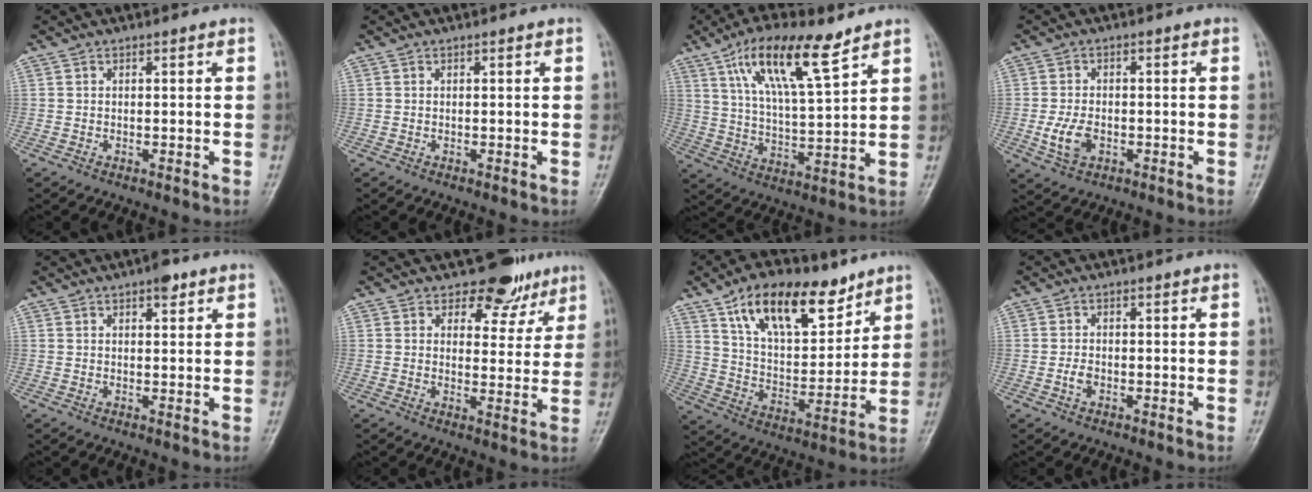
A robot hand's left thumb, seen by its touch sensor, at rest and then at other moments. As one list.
[{"total": 0.0}, {"total": 14.6, "force": [8.6, 3.9, 11.1], "torque": [-0.186, -0.031, 0.159]}, {"total": 4.7, "force": [-1.5, 3.1, 3.3], "torque": [-0.070, 0.002, -0.026]}, {"total": 2.7, "force": [1.8, 1.1, 1.7], "torque": [-0.017, -0.006, 0.020]}, {"total": 7.8, "force": [5.9, 4.7, 1.7], "torque": [0.014, -0.039, 0.070]}, {"total": 18.2, "force": [11.2, 8.7, 11.4], "torque": [-0.145, -0.052, 0.198]}, {"total": 1.5, "force": [-0.8, 1.0, 0.8], "torque": [-0.020, 0.005, -0.017]}]